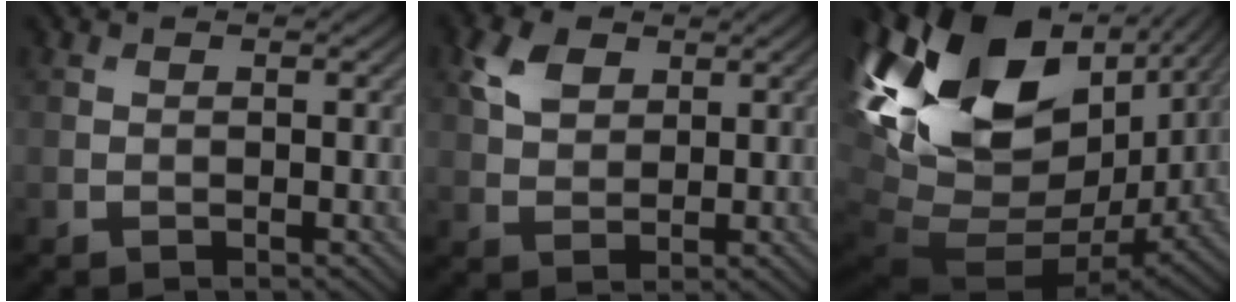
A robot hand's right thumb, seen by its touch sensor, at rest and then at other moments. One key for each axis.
{"total": 4.6, "fx": 2.2, "fy": 3.0, "fz": 2.7, "tx": -0.068, "ty": 0.003, "tz": 0.043}
{"total": 20.8, "fx": 4.6, "fy": 13.6, "fz": 15.1, "tx": -0.310, "ty": -0.023, "tz": 0.126}